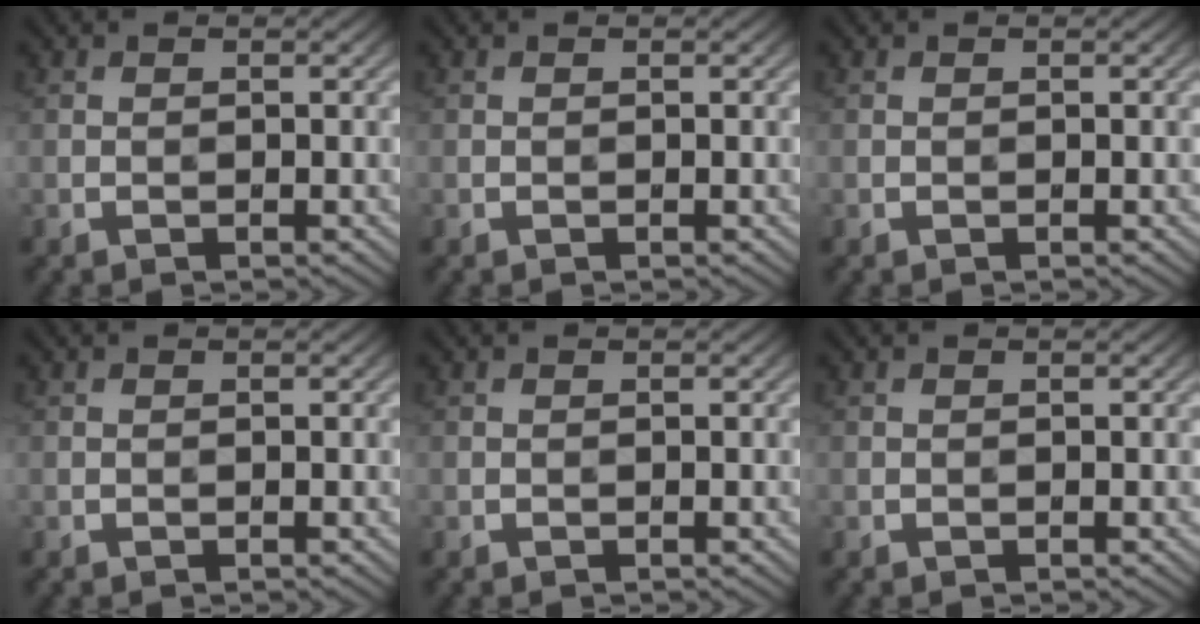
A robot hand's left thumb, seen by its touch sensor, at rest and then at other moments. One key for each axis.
{"total": 0.0}
{"total": 0.0}
{"total": 0.0}
{"total": 0.0}
{"total": 0.0}